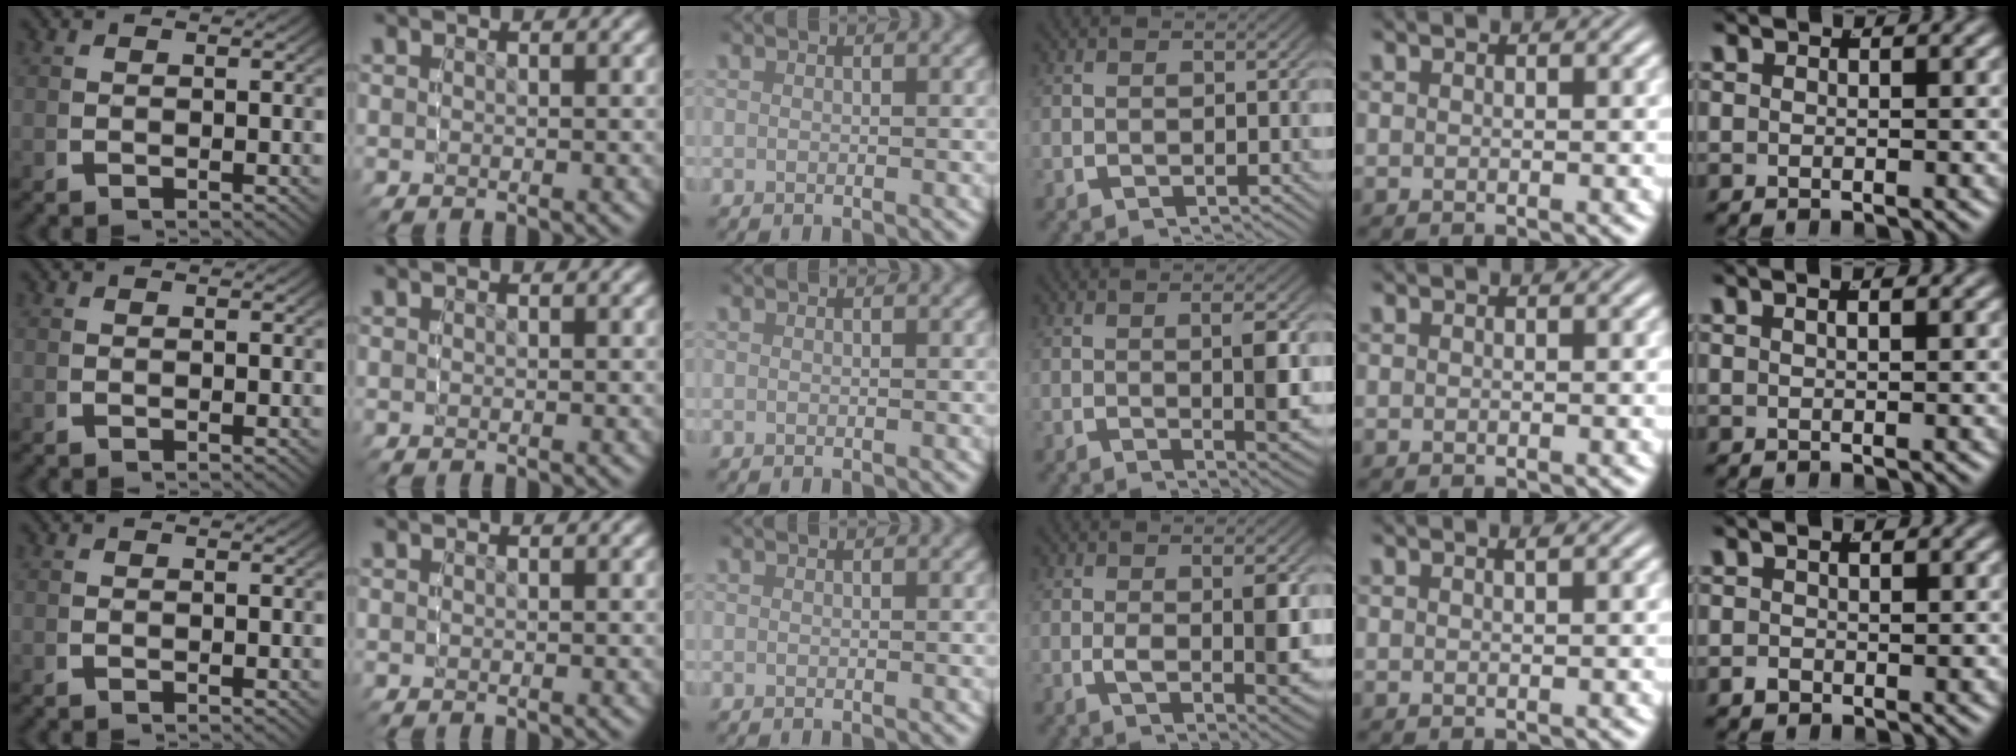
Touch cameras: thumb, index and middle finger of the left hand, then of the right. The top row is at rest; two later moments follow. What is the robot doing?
{"motion": "grasp_and_lifting", "object": "sponge"}